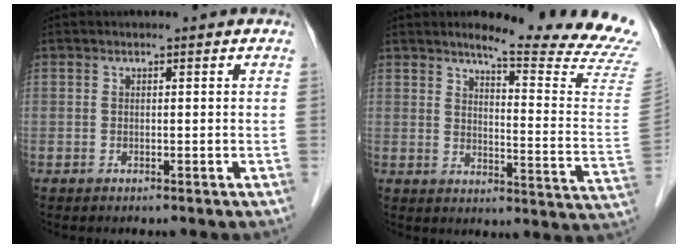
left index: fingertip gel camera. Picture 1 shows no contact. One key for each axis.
{"total": 17.3, "fx": 15.9, "fy": -1.8, "fz": 6.5, "tx": -0.099, "ty": -0.123, "tz": 0.181}